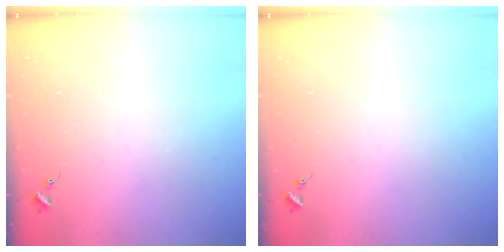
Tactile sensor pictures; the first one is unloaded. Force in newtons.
{"total": 0.0}